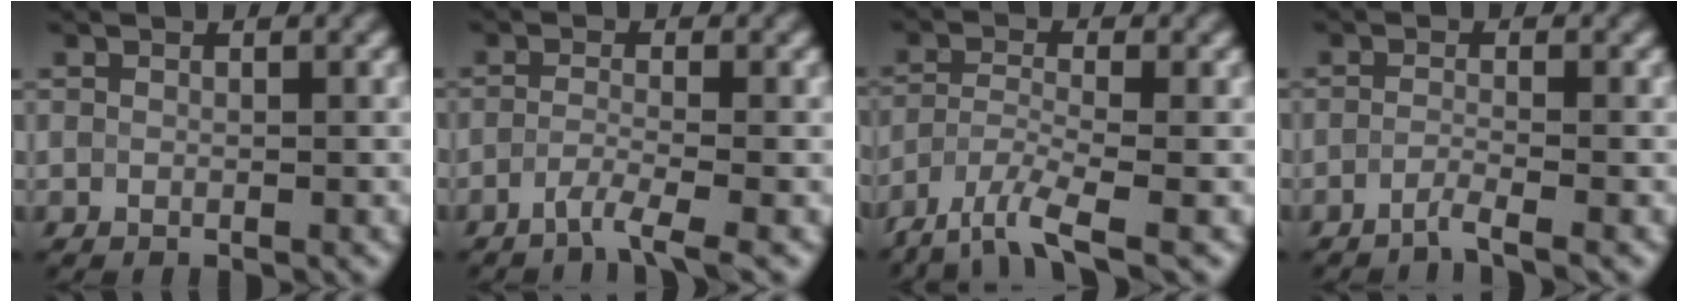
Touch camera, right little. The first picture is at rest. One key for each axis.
{"total": 2.5, "fx": -2.3, "fy": -0.2, "fz": 1.1, "tx": -0.020, "ty": -0.001, "tz": -0.053}
{"total": 5.1, "fx": -4.5, "fy": 0.6, "fz": 2.2, "tx": -0.050, "ty": -0.010, "tz": -0.090}
{"total": 1.9, "fx": -1.8, "fy": -0.2, "fz": 0.2, "tx": 0.000, "ty": -0.001, "tz": -0.045}